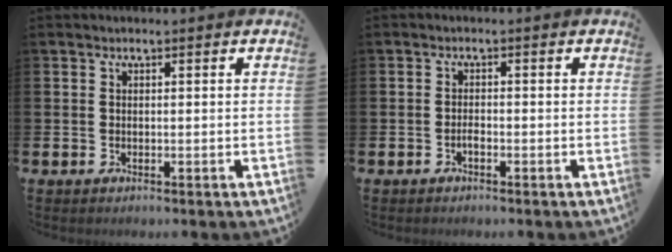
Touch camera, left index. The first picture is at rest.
{"total": 1.1, "force": [-0.7, 0.3, 0.8], "torque": [-0.016, -0.002, -0.014]}